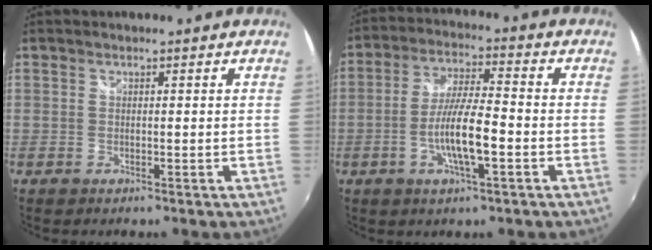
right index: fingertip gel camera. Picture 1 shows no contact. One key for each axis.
{"total": 9.3, "fx": -3.0, "fy": 1.5, "fz": 8.6, "tx": -0.167, "ty": -0.003, "tz": -0.055}